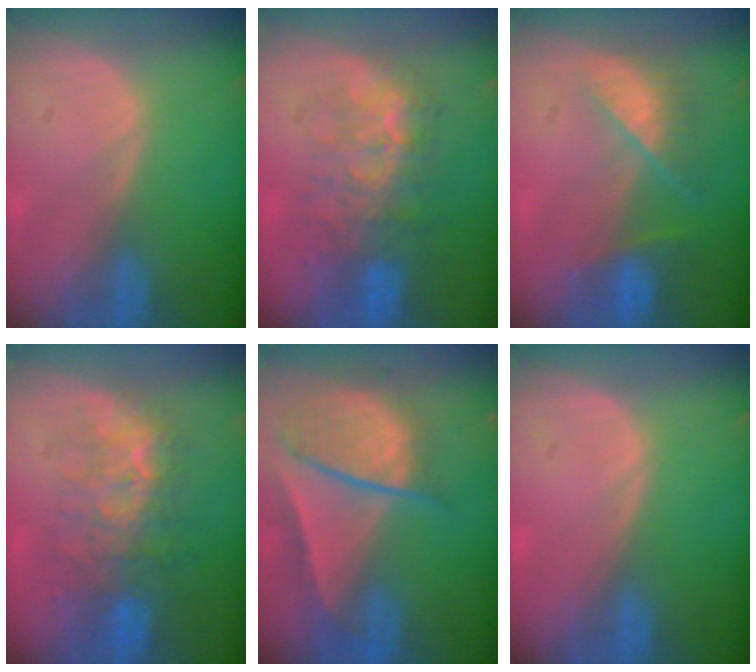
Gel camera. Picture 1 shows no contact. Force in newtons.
{"total": 8.7, "press": 8.3, "slide": 2.5}
{"total": 7.2, "press": 6.5, "slide": 3.2}
{"total": 8.4, "press": 8.1, "slide": 2.2}
{"total": 9.5, "press": 8.2, "slide": 4.8}
{"total": 0.0}